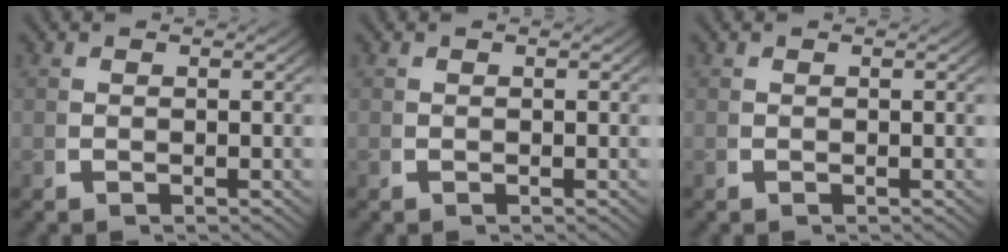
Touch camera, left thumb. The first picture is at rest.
{"total": 0.0}
{"total": 0.0}